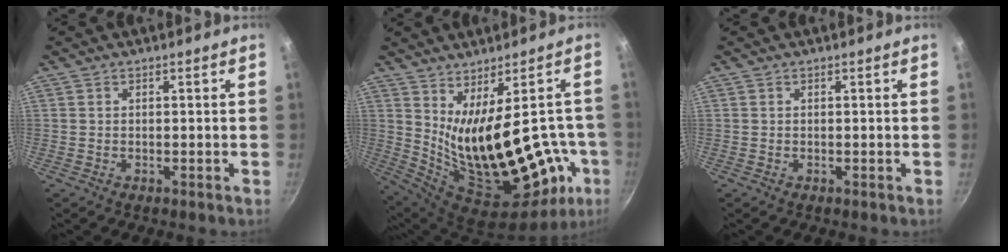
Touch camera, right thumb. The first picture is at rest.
{"total": 24.5, "force": [-3.6, 10.1, 22.0], "torque": [-0.318, -0.024, -0.015]}
{"total": 0.0}